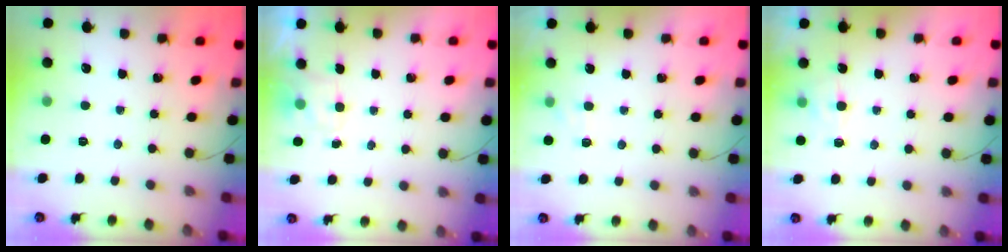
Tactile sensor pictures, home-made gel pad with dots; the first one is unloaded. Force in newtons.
{"total": 1.4, "press": 0.7, "slide": 1.2}
{"total": 4.4, "press": 4.2, "slide": 1.3}
{"total": 6.3, "press": 6.1, "slide": 1.6}